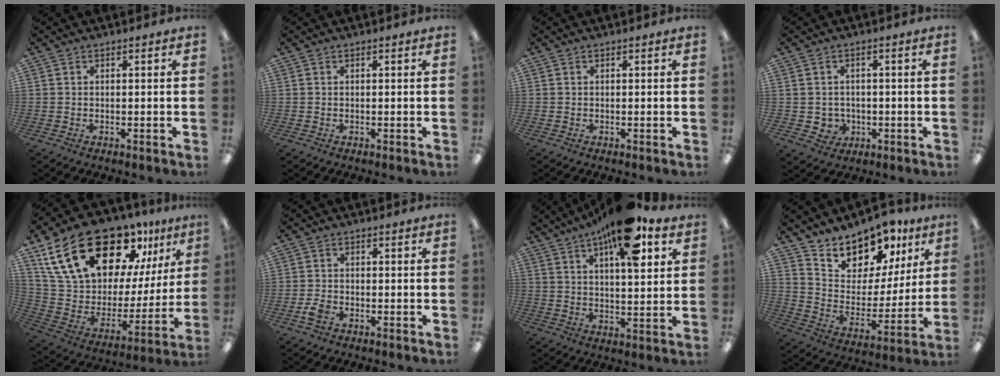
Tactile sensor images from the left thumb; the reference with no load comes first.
{"total": 0.0}
{"total": 0.0}
{"total": 3.6, "force": [-0.1, 3.5, 0.8], "torque": [-0.011, 0.003, -0.001]}
{"total": 26.3, "force": [17.8, 12.1, 15.1], "torque": [-0.264, -0.111, 0.321]}
{"total": 2.5, "force": [-1.3, 1.7, 1.4], "torque": [-0.030, 0.004, -0.024]}
{"total": 16.8, "force": [10.1, 5.5, 12.2], "torque": [-0.188, -0.044, 0.162]}
{"total": 12.8, "force": [11.3, 5.9, 1.5], "torque": [-0.036, -0.110, 0.205]}